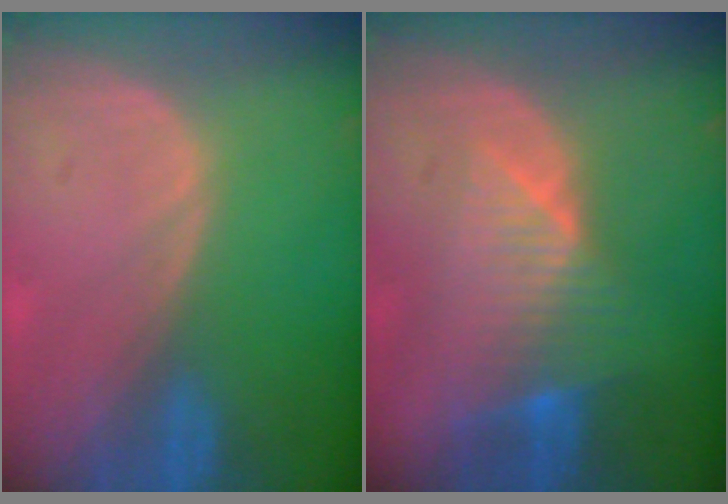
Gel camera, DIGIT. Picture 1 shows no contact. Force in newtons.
{"total": 8.0, "press": 6.9, "slide": 4.0}